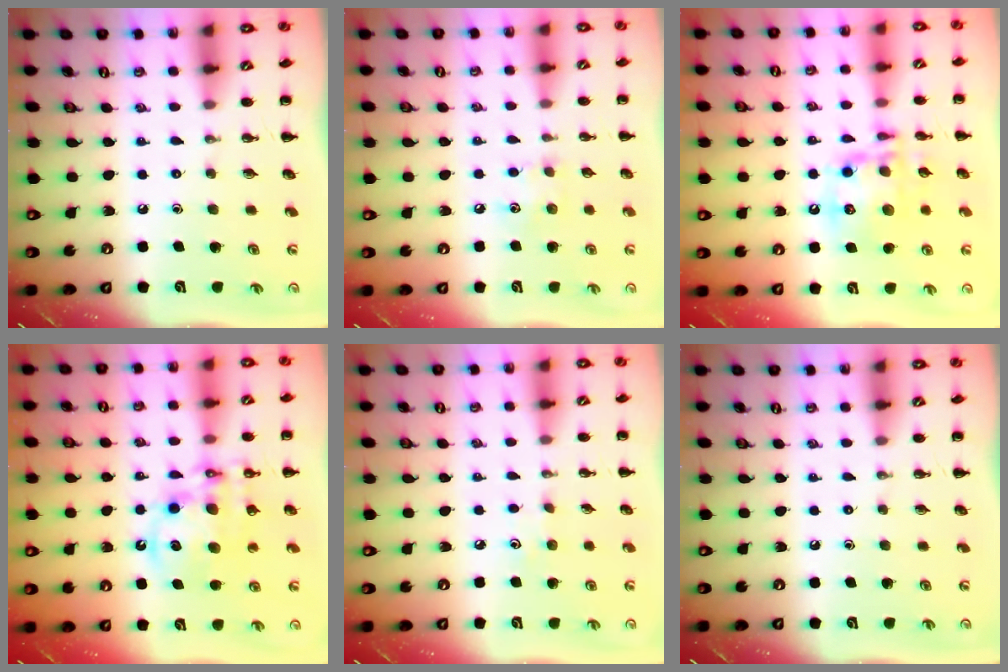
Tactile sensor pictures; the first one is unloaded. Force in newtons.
{"total": 5.8, "press": 5.7, "slide": 1.3}
{"total": 13.7, "press": 13.5, "slide": 2.3}
{"total": 13.8, "press": 13.4, "slide": 3.3}
{"total": 3.5, "press": 3.4, "slide": 1.0}
{"total": 0.0}